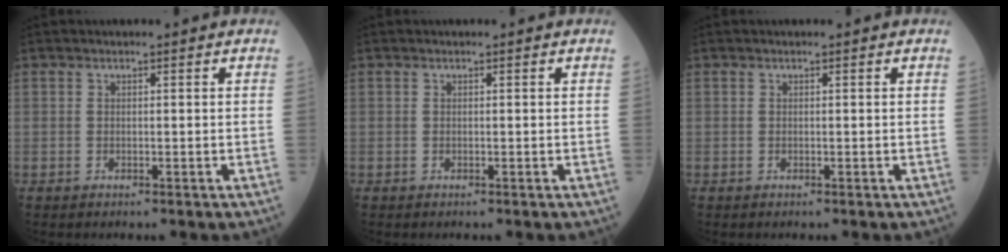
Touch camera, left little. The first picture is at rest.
{"total": 0.0}
{"total": 0.0}